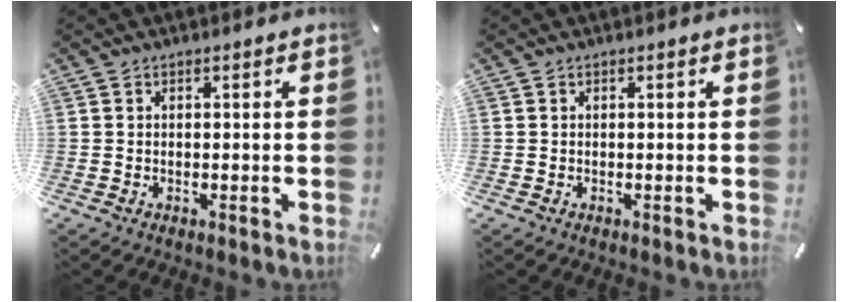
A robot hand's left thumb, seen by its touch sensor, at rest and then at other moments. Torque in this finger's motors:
{"motor_torque": [-0.15, -0.15, 0.05, -0.05, 0.00]}